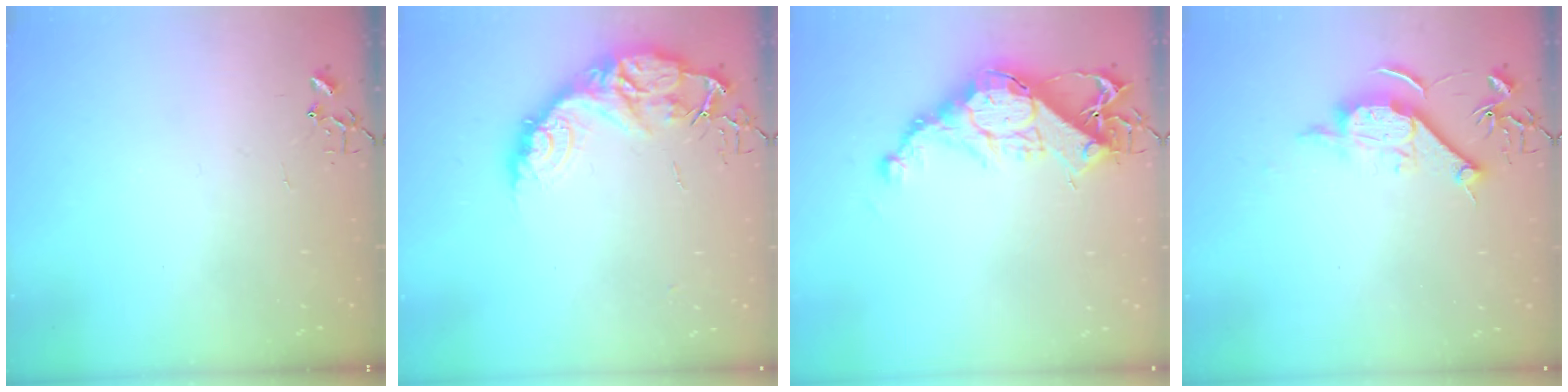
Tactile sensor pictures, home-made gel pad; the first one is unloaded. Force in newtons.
{"total": 16.1, "press": 16.0, "slide": 1.5}
{"total": 15.7, "press": 15.7, "slide": 1.1}
{"total": 11.3, "press": 11.3, "slide": 0.5}